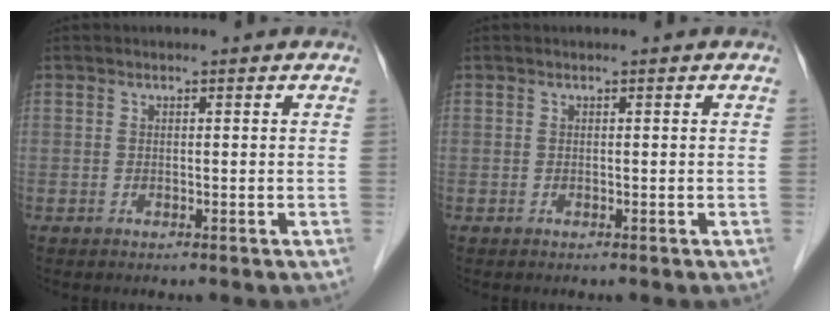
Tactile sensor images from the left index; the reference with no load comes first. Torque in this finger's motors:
{"motor_torque": [0.00, 0.00, 0.00, 0.00]}